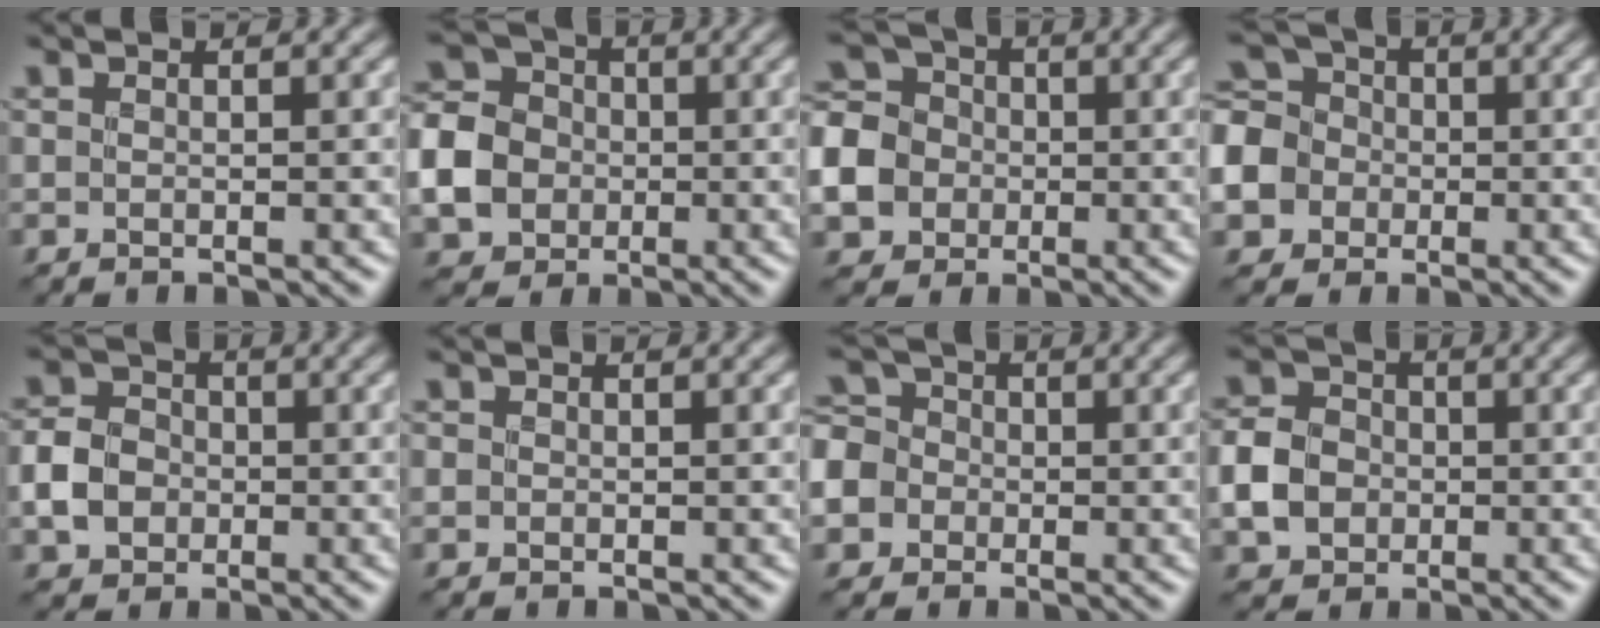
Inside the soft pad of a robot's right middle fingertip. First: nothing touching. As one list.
[{"total": 6.9, "force": [-1.3, 5.9, 3.4], "torque": [-0.083, 0.000, -0.034]}, {"total": 9.2, "force": [-2.7, 8.1, 3.6], "torque": [-0.092, -0.016, -0.073]}, {"total": 9.9, "force": [-3.4, 8.7, 3.3], "torque": [-0.088, -0.011, -0.086]}, {"total": 4.2, "force": [-0.9, 3.5, 2.0], "torque": [-0.042, 0.004, -0.025]}, {"total": 0.5, "force": [0.0, 0.5, 0.0], "torque": [0.004, -0.002, -0.003]}, {"total": 8.8, "force": [-3.2, 7.6, 2.9], "torque": [-0.080, 0.000, -0.087]}, {"total": 4.7, "force": [-0.9, 4.0, 2.3], "torque": [-0.049, 0.004, -0.026]}]